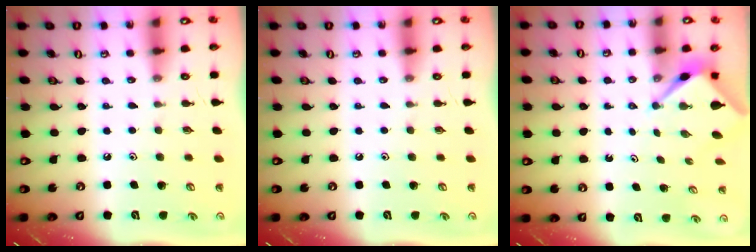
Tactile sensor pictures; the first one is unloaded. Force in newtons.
{"total": 0.0}
{"total": 2.5, "press": 2.5, "slide": 0.1}